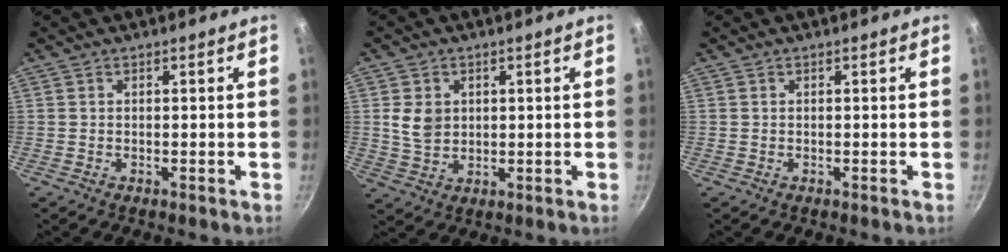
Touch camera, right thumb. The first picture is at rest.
{"total": 5.5, "force": [1.2, 4.3, 3.2], "torque": [-0.042, -0.007, 0.031]}
{"total": 0.0}